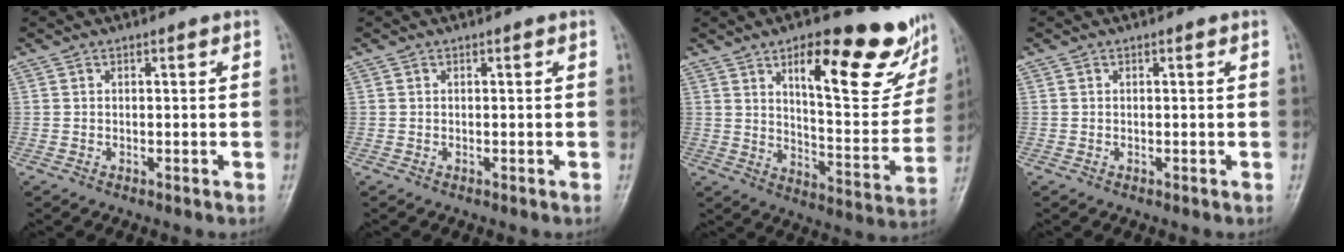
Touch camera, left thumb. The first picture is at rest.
{"total": 0.0}
{"total": 23.1, "force": [12.6, 7.7, 17.8], "torque": [-0.196, -0.058, 0.186]}
{"total": 0.0}